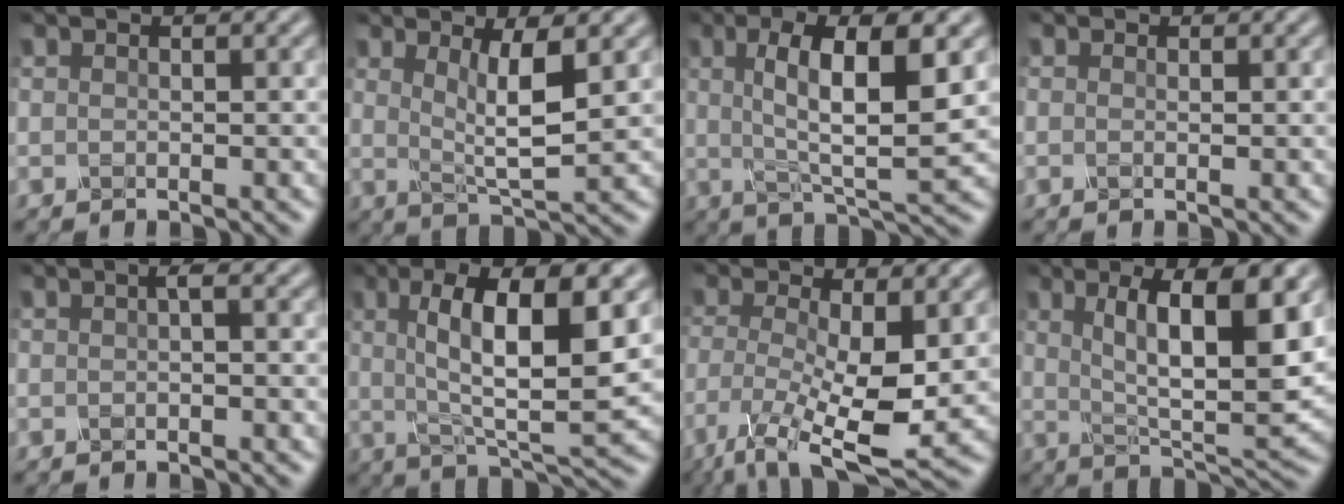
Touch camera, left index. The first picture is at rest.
{"total": 4.3, "force": [0.8, 0.8, 4.1], "torque": [-0.078, -0.012, 0.027]}
{"total": 8.7, "force": [1.3, 2.1, 8.3], "torque": [-0.133, -0.001, 0.029]}
{"total": 0.0}
{"total": 0.8, "force": [-0.4, 0.0, 0.7], "torque": [-0.016, -0.002, -0.002]}
{"total": 10.0, "force": [1.6, 2.7, 9.5], "torque": [-0.153, 0.001, 0.034]}
{"total": 8.7, "force": [-3.1, 3.3, 7.5], "torque": [-0.159, -0.022, -0.051]}
{"total": 10.2, "force": [2.5, 3.0, 9.4], "torque": [-0.145, -0.006, 0.050]}